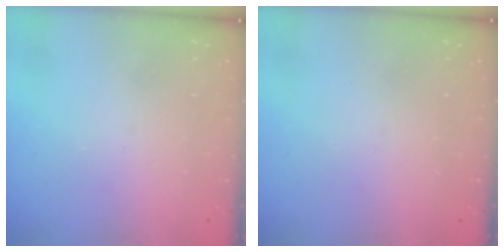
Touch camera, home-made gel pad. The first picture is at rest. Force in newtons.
{"total": 0.0}